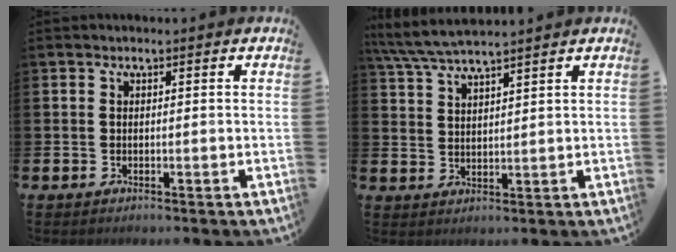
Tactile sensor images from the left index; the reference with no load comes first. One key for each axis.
{"total": 5.2, "fx": 4.8, "fy": 0.2, "fz": 1.8, "tx": -0.055, "ty": -0.015, "tz": 0.088}